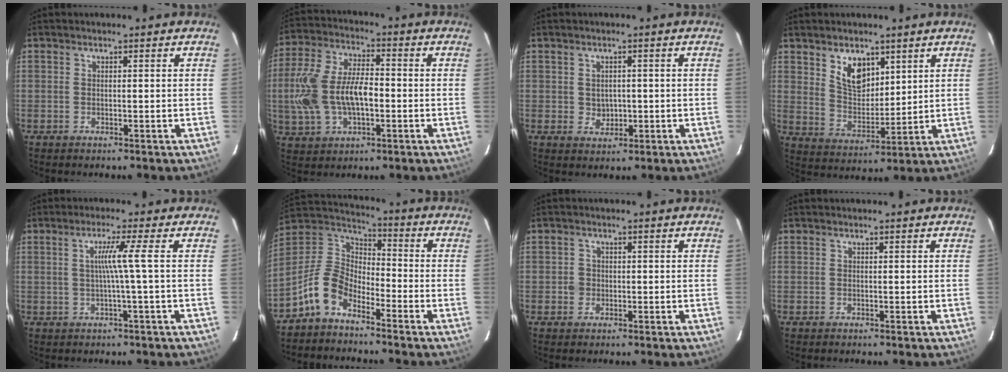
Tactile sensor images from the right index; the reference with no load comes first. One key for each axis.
{"total": 15.1, "fx": -1.9, "fy": 8.1, "fz": 12.5, "tx": -0.270, "ty": 0.009, "tz": -0.030}
{"total": 3.1, "fx": -0.1, "fy": 2.8, "fz": 1.3, "tx": -0.021, "ty": 0.005, "tz": 0.006}
{"total": 8.4, "fx": 4.6, "fy": 5.1, "fz": 4.9, "tx": -0.079, "ty": 0.003, "tz": 0.096}
{"total": 4.2, "fx": -0.1, "fy": -1.9, "fz": 3.7, "tx": -0.066, "ty": -0.006, "tz": 0.001}
{"total": 10.4, "fx": -6.4, "fy": 5.7, "fz": 5.9, "tx": -0.132, "ty": 0.025, "tz": -0.135}
{"total": 1.9, "fx": -0.4, "fy": 1.9, "fz": 0.2, "tx": -0.003, "ty": 0.003, "tz": -0.006}
{"total": 0.0}